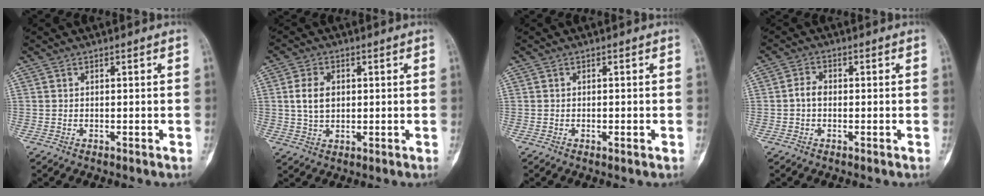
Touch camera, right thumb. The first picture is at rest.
{"total": 5.7, "force": [0.8, 4.0, 4.0], "torque": [-0.066, -0.002, 0.017]}
{"total": 1.3, "force": [-0.4, 0.5, 1.2], "torque": [-0.017, 0.002, -0.005]}
{"total": 2.6, "force": [-0.4, 1.9, 1.8], "torque": [-0.027, 0.010, -0.014]}